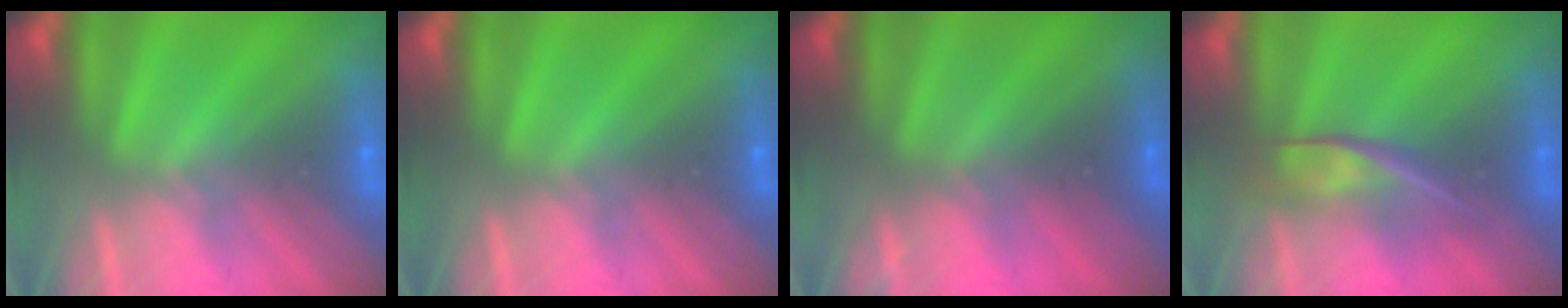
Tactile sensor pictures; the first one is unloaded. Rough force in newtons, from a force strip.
{"total": 0.0}
{"total": 2.2}
{"total": 2.4}